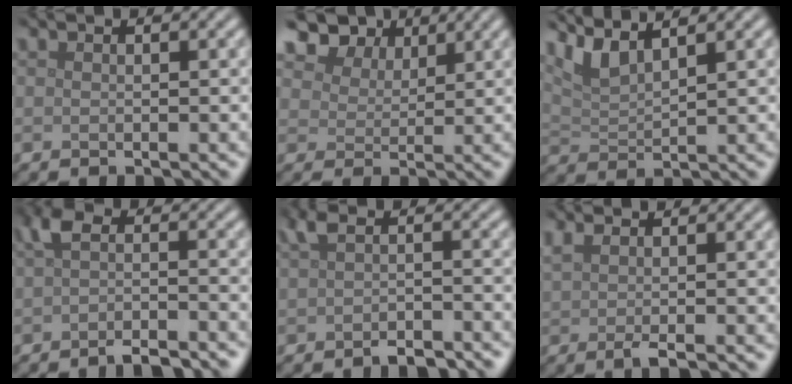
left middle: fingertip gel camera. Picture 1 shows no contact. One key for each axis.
{"total": 6.1, "fx": 4.5, "fy": 3.2, "fz": 2.5, "tx": -0.059, "ty": 0.007, "tz": 0.078}
{"total": 3.7, "fx": 3.0, "fy": 0.8, "fz": 2.1, "tx": -0.045, "ty": 0.005, "tz": 0.064}
{"total": 3.7, "fx": -2.1, "fy": 1.3, "fz": 2.8, "tx": -0.048, "ty": -0.008, "tz": -0.041}
{"total": 2.6, "fx": -1.4, "fy": 1.0, "fz": 2.0, "tx": -0.038, "ty": -0.004, "tz": -0.028}
{"total": 2.7, "fx": 0.2, "fy": 0.8, "fz": 2.6, "tx": -0.041, "ty": 0.004, "tz": 0.003}